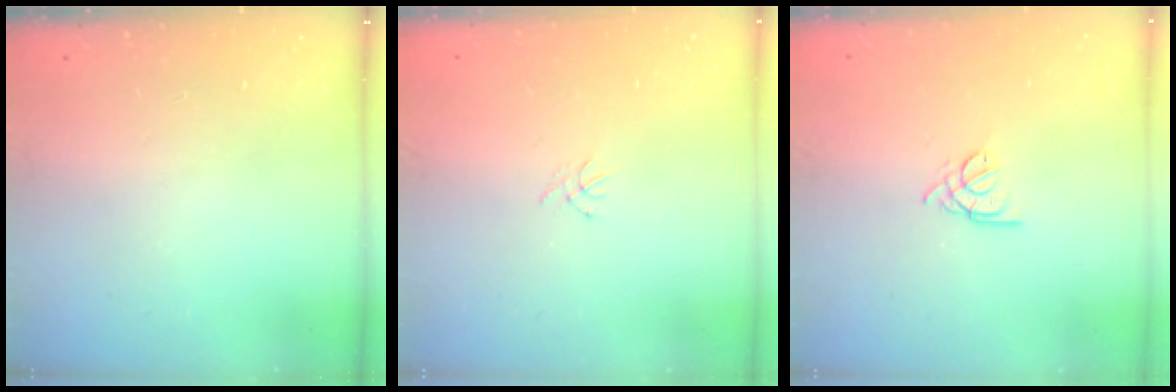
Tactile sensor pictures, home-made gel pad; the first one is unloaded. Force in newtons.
{"total": 0.5, "press": 0.4, "slide": 0.3}
{"total": 2.2, "press": 2.2, "slide": 0.5}